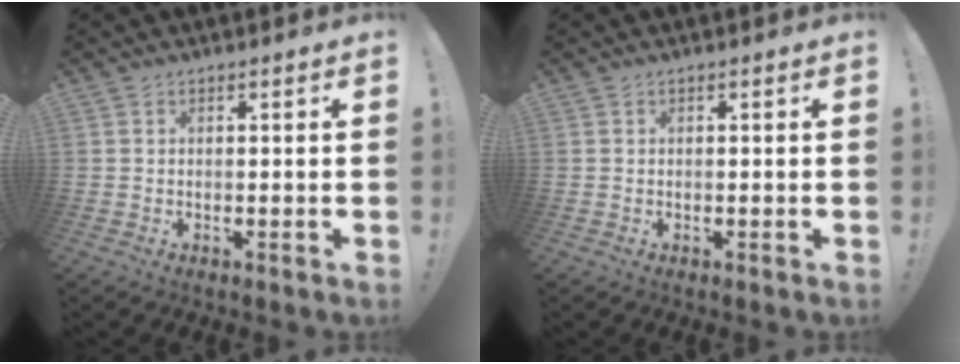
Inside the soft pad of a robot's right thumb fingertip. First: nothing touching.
{"total": 0.0}